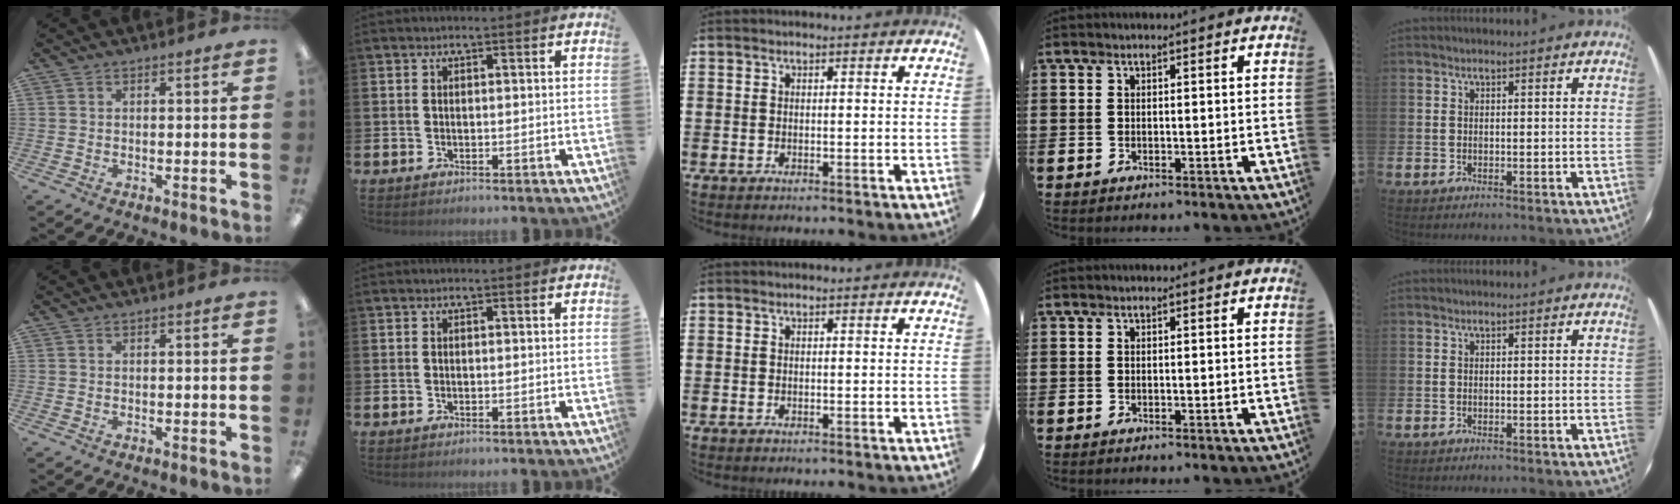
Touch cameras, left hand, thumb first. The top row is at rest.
{}